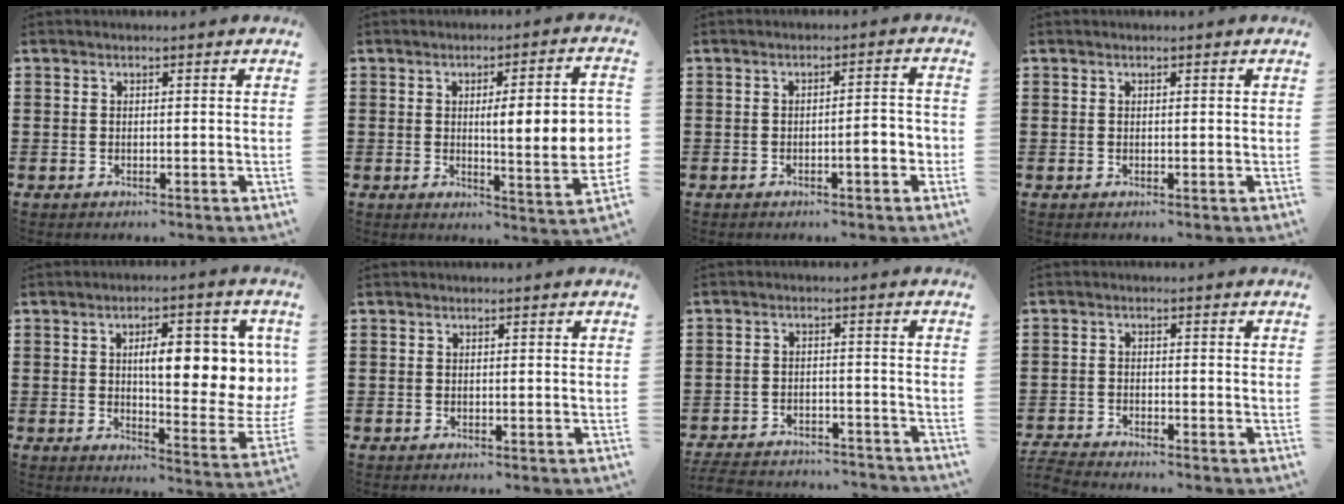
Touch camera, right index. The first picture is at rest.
{"total": 9.5, "force": [0.6, 1.5, 9.4], "torque": [-0.140, -0.007, 0.004]}
{"total": 3.4, "force": [-1.2, 0.5, 3.2], "torque": [-0.052, 0.003, -0.022]}
{"total": 0.0}
{"total": 10.2, "force": [2.5, 3.6, 9.2], "torque": [-0.132, -0.011, 0.032]}
{"total": 0.0}
{"total": 4.6, "force": [-4.5, 0.5, 0.5], "torque": [-0.022, -0.001, -0.097]}
{"total": 2.6, "force": [-2.6, 0.0, 0.0], "torque": [-0.004, -0.001, -0.056]}